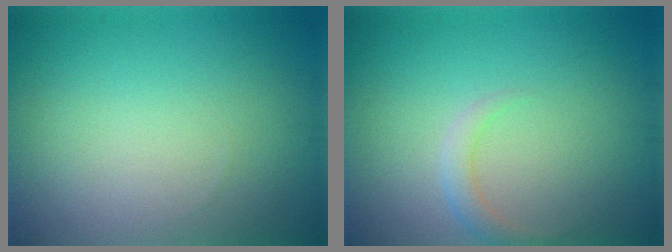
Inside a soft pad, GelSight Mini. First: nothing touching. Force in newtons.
{"total": 1.5, "press": 1.5, "slide": 0.1}